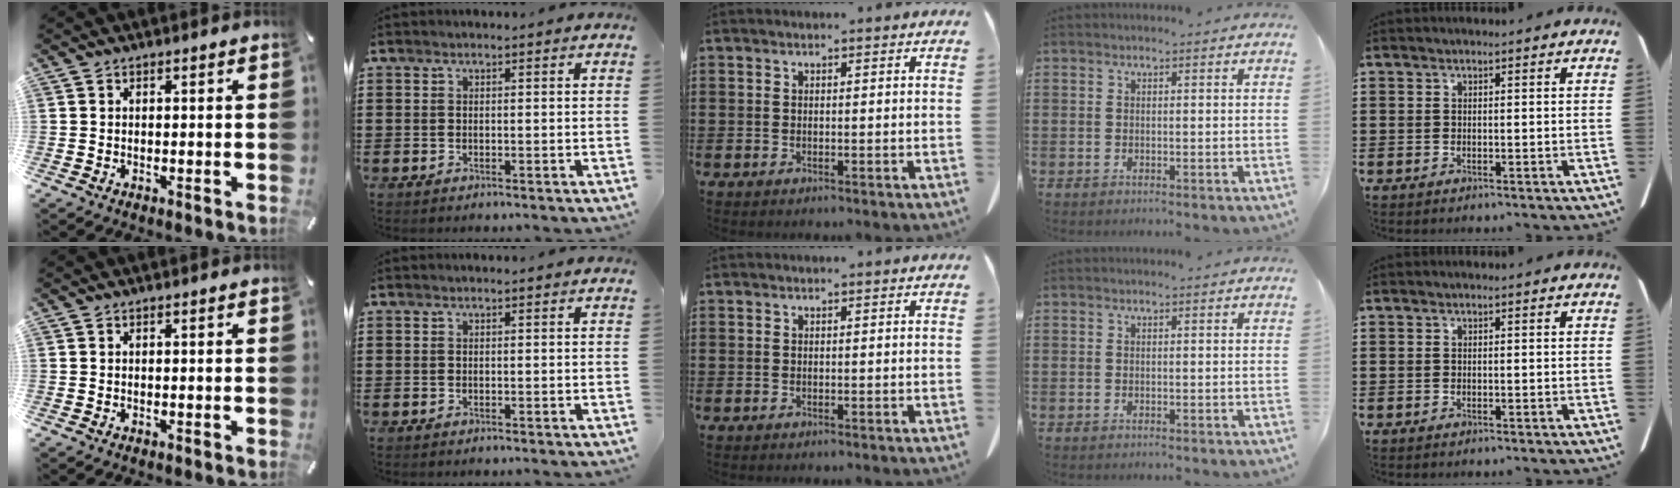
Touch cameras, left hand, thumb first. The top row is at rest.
{}